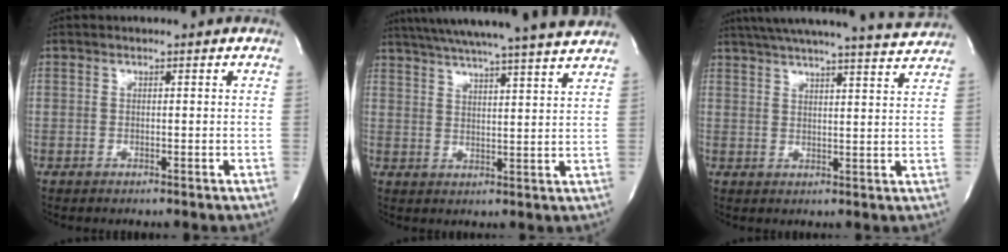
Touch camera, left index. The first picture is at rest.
{"total": 21.0, "force": [18.9, -0.7, 9.2], "torque": [-0.158, -0.009, 0.258]}
{"total": 20.1, "force": [18.5, 0.4, 7.7], "torque": [-0.129, -0.010, 0.241]}